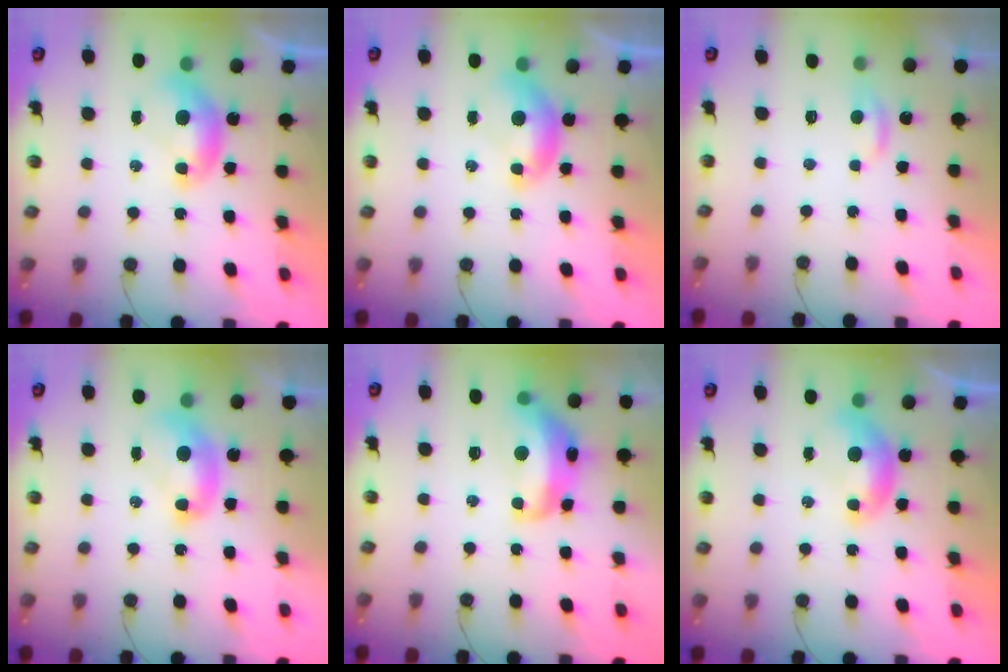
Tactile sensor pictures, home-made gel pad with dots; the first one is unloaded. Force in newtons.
{"total": 0.0}
{"total": 2.0, "press": 1.9, "slide": 0.4}
{"total": 2.1, "press": 2.1, "slide": 0.2}
{"total": 7.9, "press": 7.8, "slide": 1.2}
{"total": 0.0}